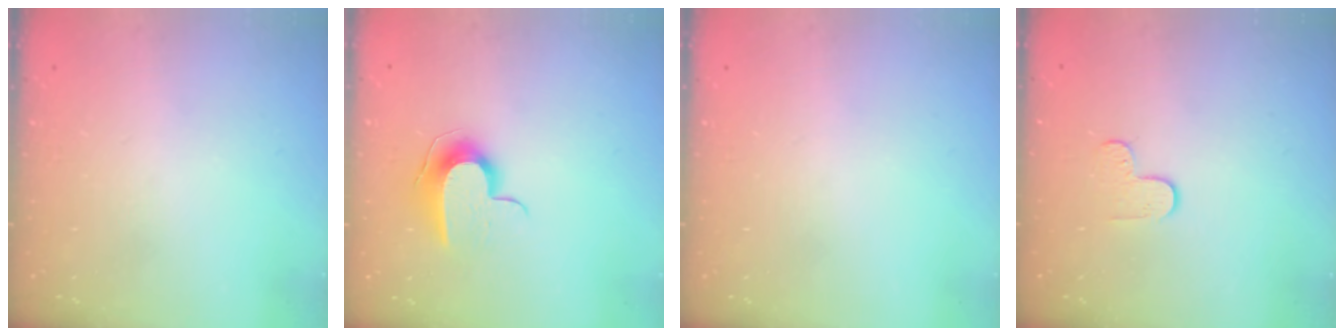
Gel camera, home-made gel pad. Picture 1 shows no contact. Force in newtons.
{"total": 9.0, "press": 9.0, "slide": 0.5}
{"total": 0.0}
{"total": 5.5, "press": 5.5, "slide": 0.5}